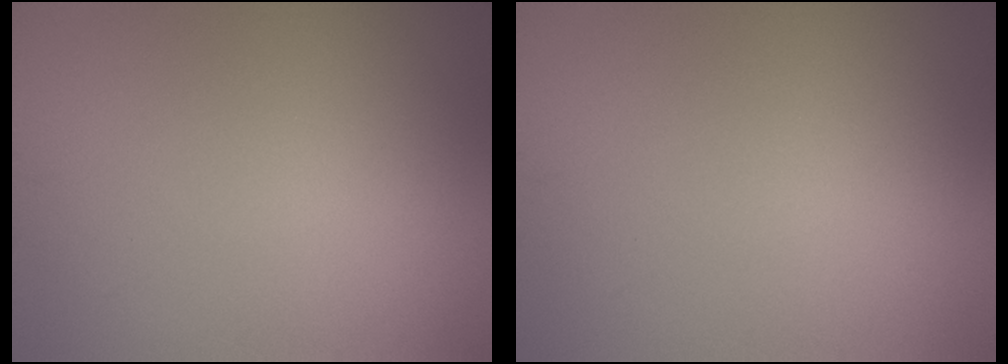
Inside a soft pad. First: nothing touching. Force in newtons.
{"total": 0.0}